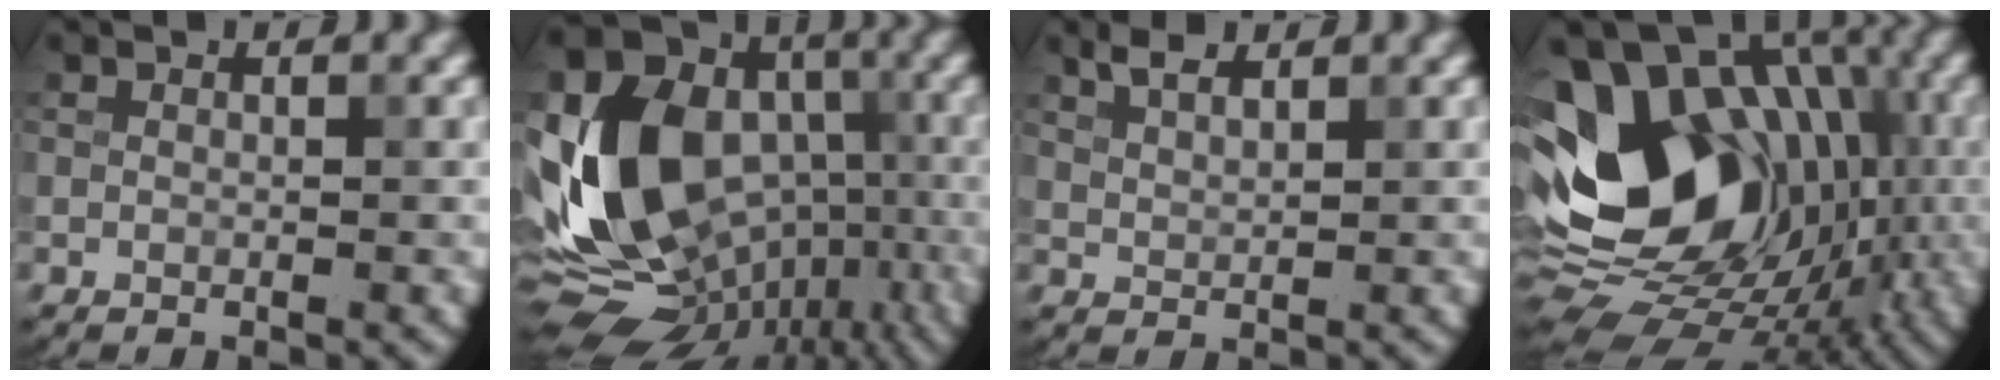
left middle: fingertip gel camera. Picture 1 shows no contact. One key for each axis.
{"total": 16.0, "fx": -2.4, "fy": 12.1, "fz": 10.2, "tx": -0.196, "ty": -0.001, "tz": -0.047}
{"total": 2.1, "fx": 1.7, "fy": 0.7, "fz": 1.0, "tx": -0.021, "ty": 0.003, "tz": 0.035}
{"total": 17.2, "fx": 0.4, "fy": 12.5, "fz": 11.9, "tx": -0.194, "ty": 0.021, "tz": -0.003}